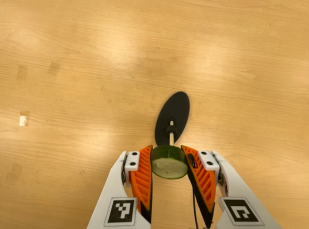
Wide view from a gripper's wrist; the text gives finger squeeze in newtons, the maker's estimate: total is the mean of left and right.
{"total": 10.6, "left": 10.1, "right": 11.1}